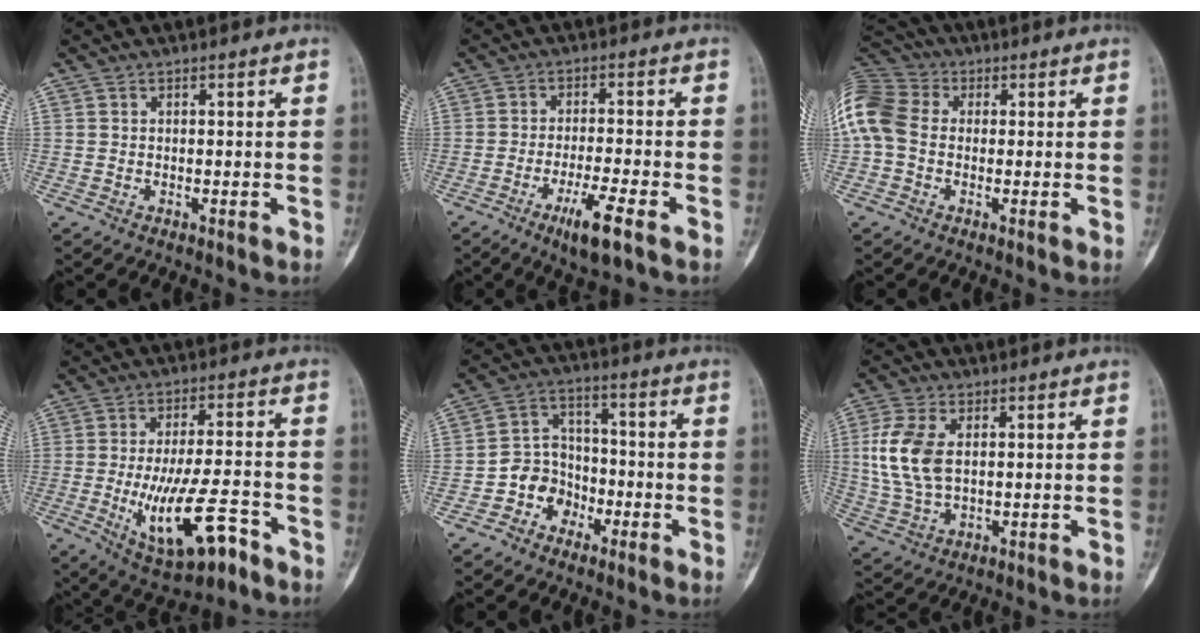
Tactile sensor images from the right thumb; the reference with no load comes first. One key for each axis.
{"total": 7.0, "fx": -3.8, "fy": 0.8, "fz": 5.8, "tx": -0.108, "ty": 0.007, "tz": -0.065}
{"total": 14.1, "fx": 0.8, "fy": 11.0, "fz": 8.9, "tx": -0.216, "ty": 0.034, "tz": 0.008}
{"total": 14.8, "fx": -6.0, "fy": 5.5, "fz": 12.3, "tx": -0.208, "ty": 0.024, "tz": -0.085}
{"total": 7.8, "fx": -3.7, "fy": 6.6, "fz": 2.2, "tx": 0.005, "ty": 0.047, "tz": -0.072}
{"total": 10.3, "fx": 1.7, "fy": 6.0, "fz": 8.2, "tx": -0.185, "ty": -0.001, "tz": 0.039}